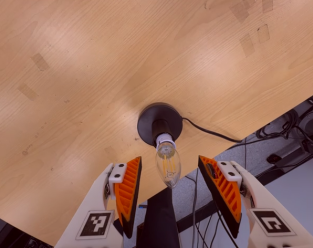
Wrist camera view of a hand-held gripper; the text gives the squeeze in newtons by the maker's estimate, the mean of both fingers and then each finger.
{"total": 0.0}